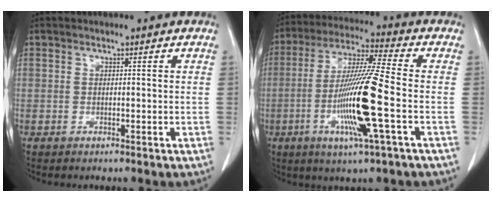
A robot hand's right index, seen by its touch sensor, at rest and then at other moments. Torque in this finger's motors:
{"motor_torque": [2.15, 0.00, 0.47, 0.21]}